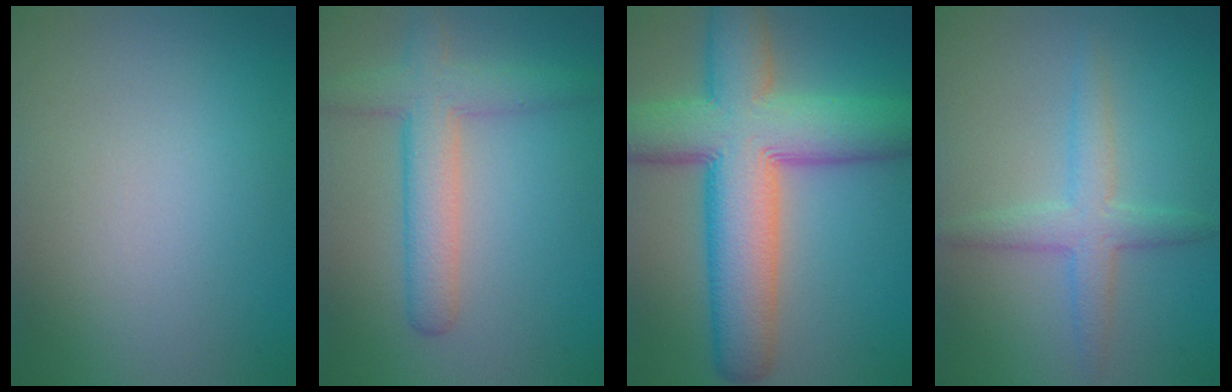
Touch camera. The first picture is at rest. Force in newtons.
{"total": 4.5, "press": 4.5, "slide": 0.2}
{"total": 12.6, "press": 12.6, "slide": 0.6}
{"total": 3.0, "press": 3.0, "slide": 0.1}